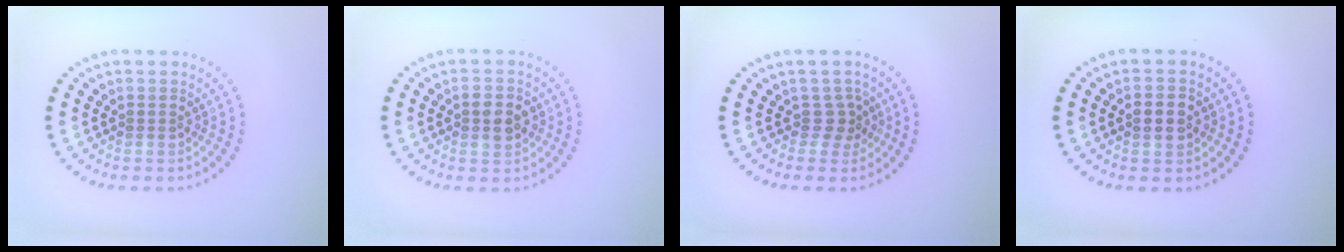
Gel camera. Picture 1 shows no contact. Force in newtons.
{"total": 2.8, "press": 2.8, "slide": 0.1}
{"total": 1.7, "press": 1.1, "slide": 1.3}
{"total": 2.7, "press": 2.7, "slide": 0.1}